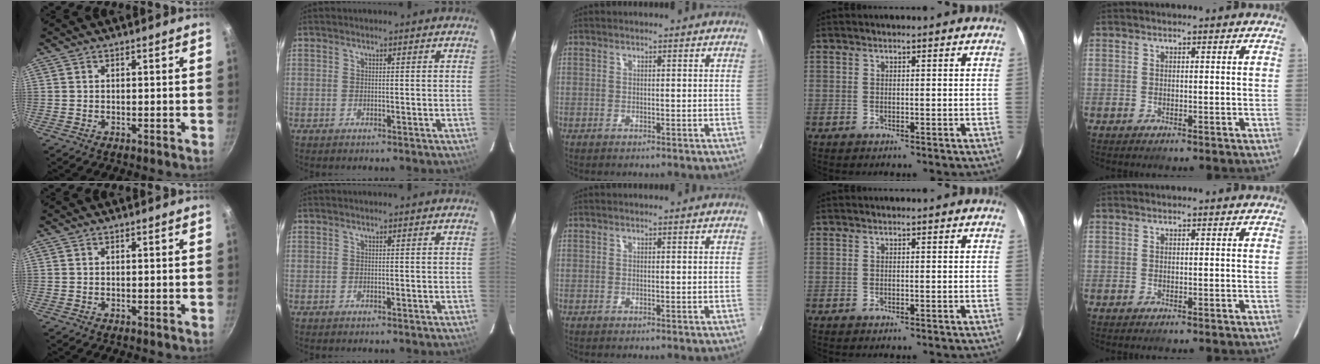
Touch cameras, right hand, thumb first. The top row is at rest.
{}